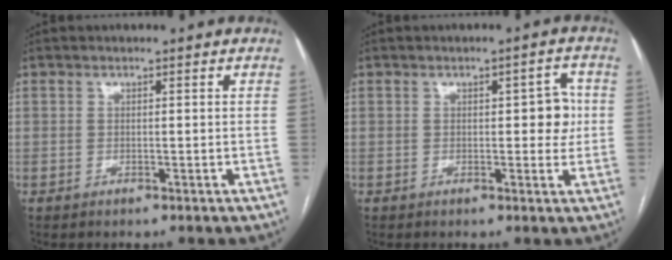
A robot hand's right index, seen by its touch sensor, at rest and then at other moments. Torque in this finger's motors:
{"motor_torque": [0.36, 0.10, 0.28, 0.03]}